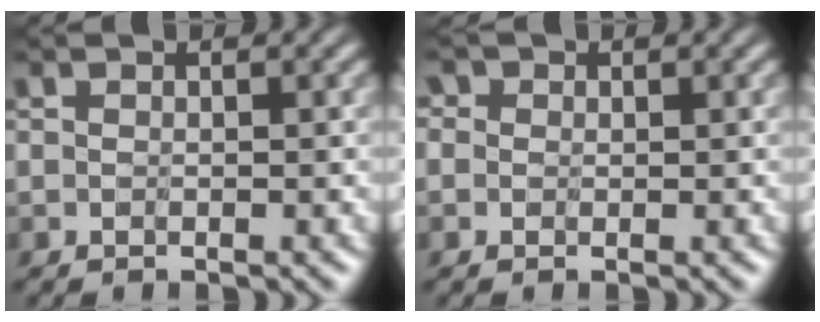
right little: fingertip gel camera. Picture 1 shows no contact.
{"total": 2.0, "force": [0.7, 1.7, 0.8], "torque": [-0.032, 0.011, -0.005]}